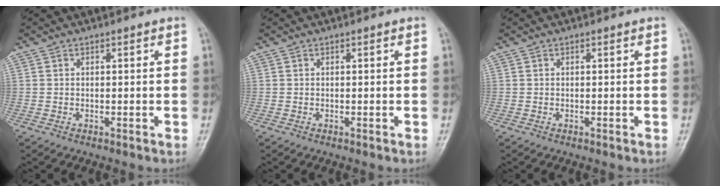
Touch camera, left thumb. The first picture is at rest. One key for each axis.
{"total": 0.0}
{"total": 0.0}